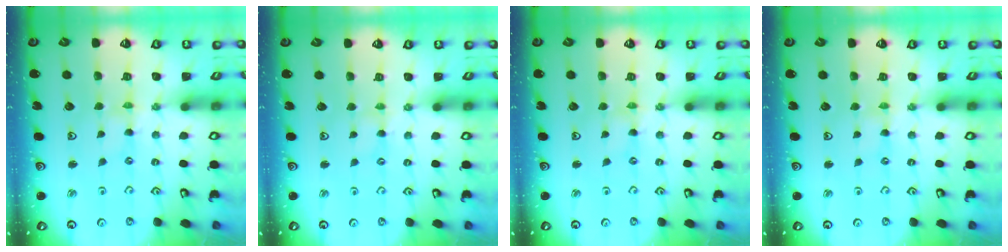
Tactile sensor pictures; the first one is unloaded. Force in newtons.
{"total": 2.0, "press": 2.0, "slide": 0.3}
{"total": 0.0}
{"total": 1.1, "press": 1.1, "slide": 0.2}